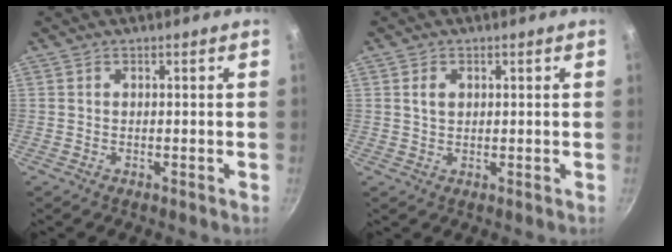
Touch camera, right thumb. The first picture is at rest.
{"total": 2.3, "force": [0.6, 1.7, 1.5], "torque": [-0.020, 0.003, 0.012]}